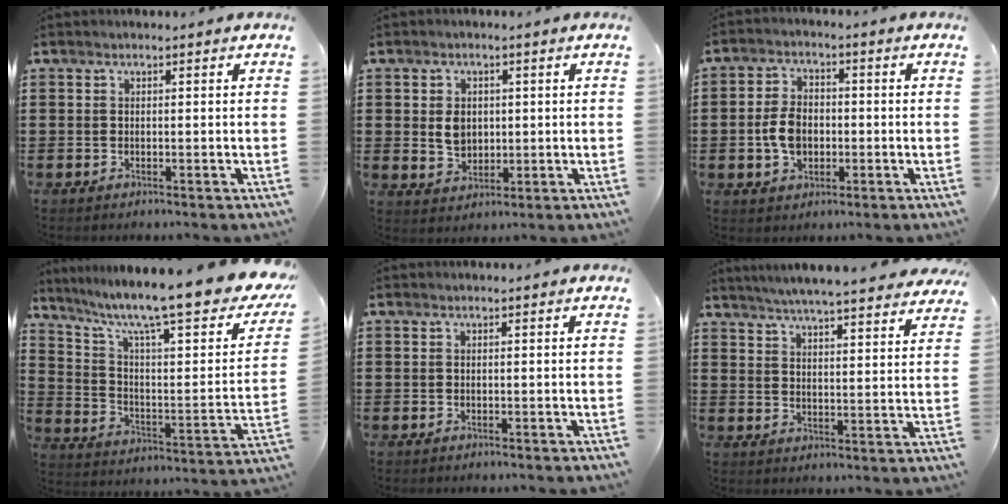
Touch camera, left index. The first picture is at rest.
{"total": 3.7, "force": [0.4, 2.9, 2.2], "torque": [-0.045, 0.007, 0.004]}
{"total": 5.6, "force": [-1.0, 3.8, 4.0], "torque": [-0.097, 0.004, -0.024]}
{"total": 12.8, "force": [10.0, 1.4, 7.8], "torque": [-0.155, -0.079, 0.159]}
{"total": 0.0}
{"total": 5.0, "force": [4.9, -0.4, 1.3], "torque": [-0.046, -0.030, 0.083]}